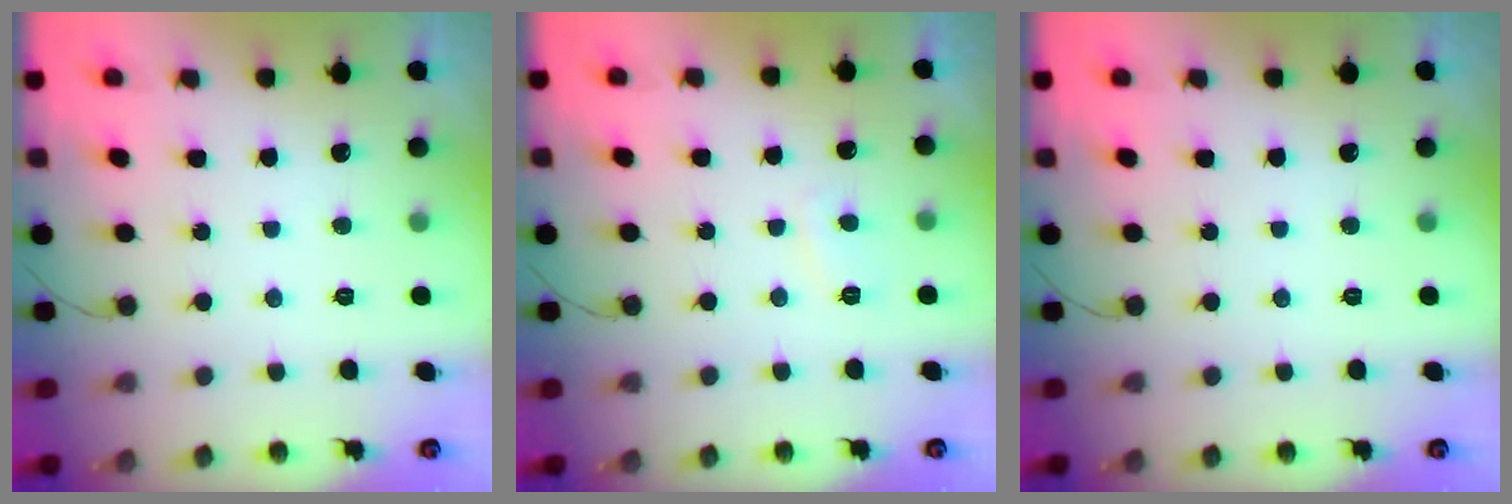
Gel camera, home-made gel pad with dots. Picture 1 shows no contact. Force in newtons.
{"total": 2.2, "press": 2.1, "slide": 0.8}
{"total": 0.0}